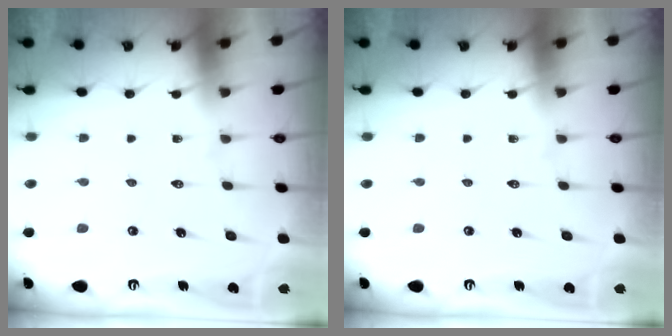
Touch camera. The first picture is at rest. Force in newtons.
{"total": 0.0}